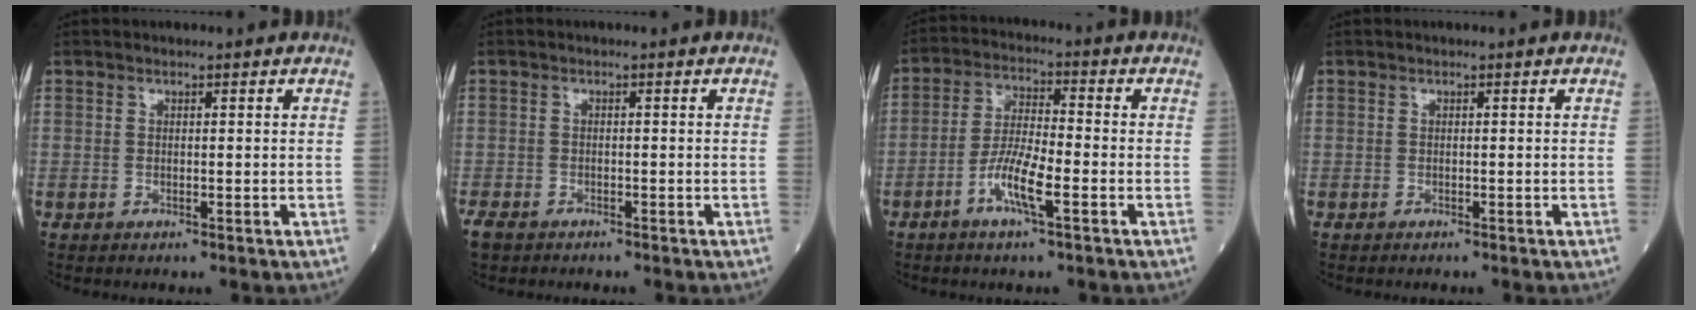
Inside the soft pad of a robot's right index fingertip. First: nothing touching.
{"total": 3.3, "force": [-2.7, 1.4, 1.2], "torque": [-0.029, -0.006, -0.044]}
{"total": 7.4, "force": [-3.2, 0.6, 6.7], "torque": [-0.135, -0.002, -0.065]}
{"total": 0.5, "force": [-0.5, 0.1, 0.2], "torque": [-0.006, -0.001, -0.010]}